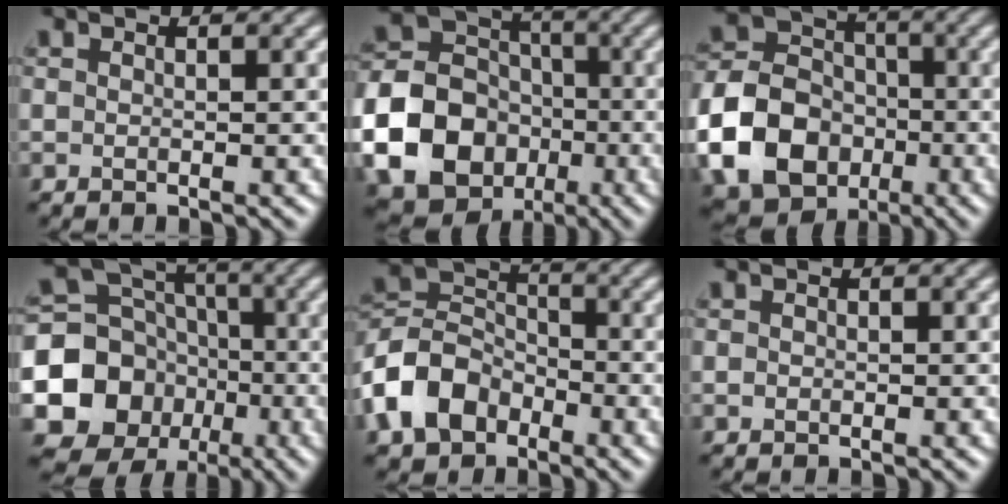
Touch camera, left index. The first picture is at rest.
{"total": 12.3, "force": [-4.5, 10.1, 5.4], "torque": [-0.139, -0.030, -0.096]}
{"total": 9.9, "force": [-3.9, 7.6, 4.9], "torque": [-0.123, -0.006, -0.071]}
{"total": 10.2, "force": [-3.6, 9.1, 2.9], "torque": [-0.086, -0.017, -0.072]}
{"total": 6.3, "force": [-3.9, 4.2, 2.6], "torque": [-0.066, 0.008, -0.079]}
{"total": 0.6, "force": [-0.2, -0.3, -0.5], "torque": [0.000, 0.004, 0.006]}